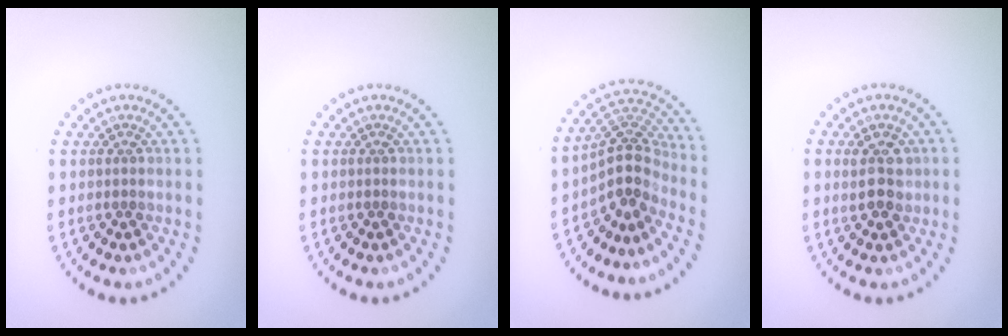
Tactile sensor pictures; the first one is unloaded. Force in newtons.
{"total": 0.0}
{"total": 4.0, "press": 2.9, "slide": 2.8}
{"total": 2.8, "press": 2.7, "slide": 0.5}